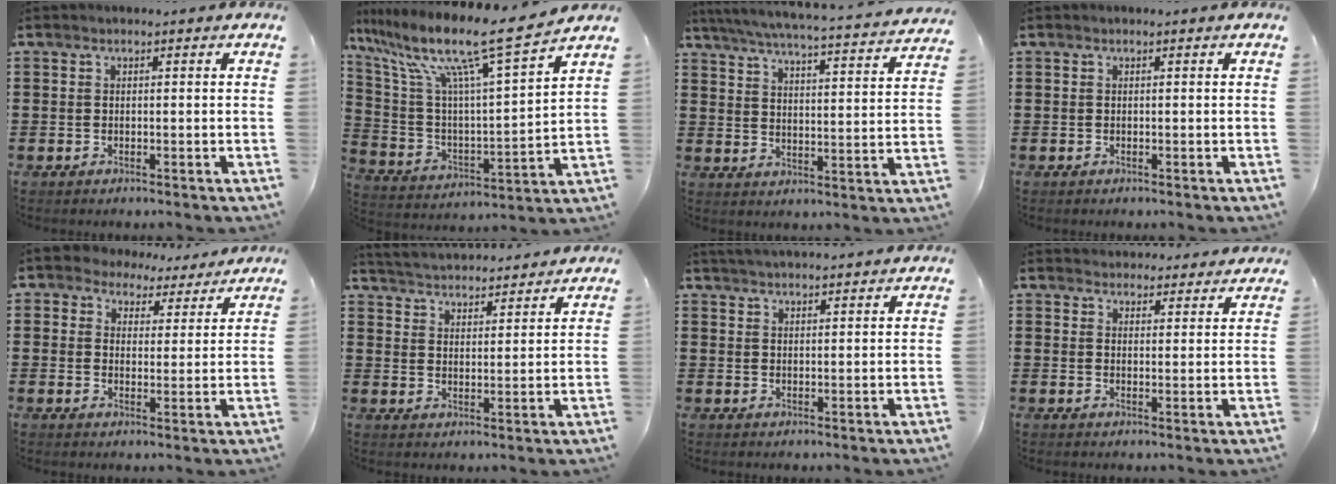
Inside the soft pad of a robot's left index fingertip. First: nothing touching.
{"total": 13.1, "force": [9.8, 0.6, 8.6], "torque": [-0.194, -0.064, 0.155]}
{"total": 5.1, "force": [4.8, -0.5, 1.8], "torque": [-0.058, -0.040, 0.076]}
{"total": 0.0}
{"total": 4.8, "force": [4.3, 2.3, 0.3], "torque": [-0.031, -0.011, 0.078]}
{"total": 3.7, "force": [3.7, 0.1, -0.4], "torque": [-0.010, -0.022, 0.064]}
{"total": 2.8, "force": [2.8, -0.2, 0.2], "torque": [-0.011, -0.005, 0.053]}
{"total": 3.3, "force": [3.2, 0.6, -0.2], "torque": [0.003, -0.014, 0.060]}